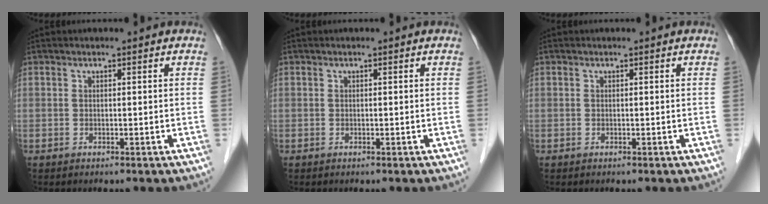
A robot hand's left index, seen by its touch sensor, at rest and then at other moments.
{"total": 0.0}
{"total": 0.0}